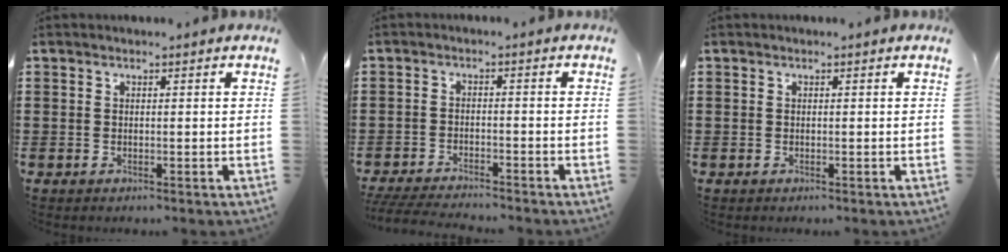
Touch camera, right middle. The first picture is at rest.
{"total": 4.1, "force": [-4.0, 0.3, 1.0], "torque": [-0.030, -0.005, -0.084]}
{"total": 0.0}